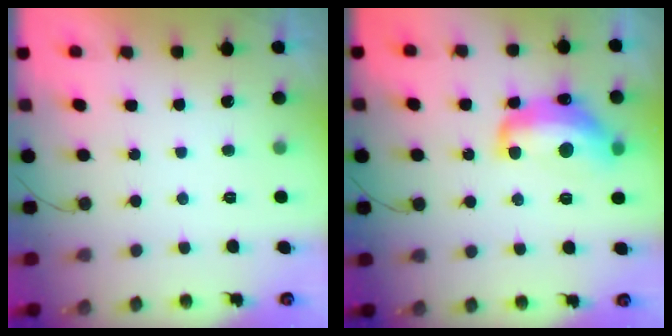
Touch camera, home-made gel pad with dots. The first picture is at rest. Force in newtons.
{"total": 14.3, "press": 14.3, "slide": 1.3}